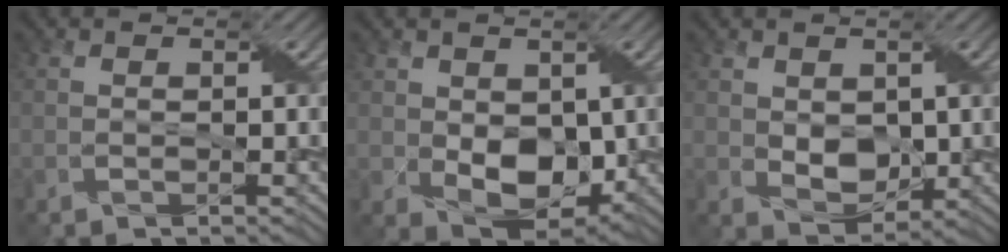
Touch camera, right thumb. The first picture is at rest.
{"total": 7.1, "force": [0.0, 5.1, 4.9], "torque": [-0.096, -0.020, 0.007]}
{"total": 4.3, "force": [0.6, 3.1, 2.9], "torque": [-0.061, -0.010, 0.016]}